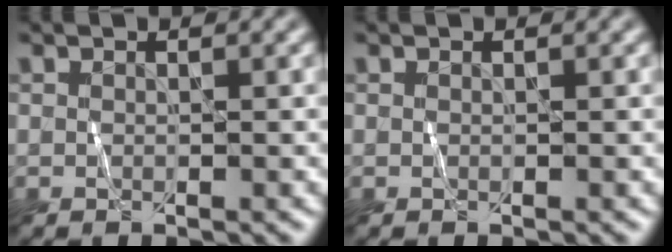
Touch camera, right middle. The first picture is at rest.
{"total": 0.0}